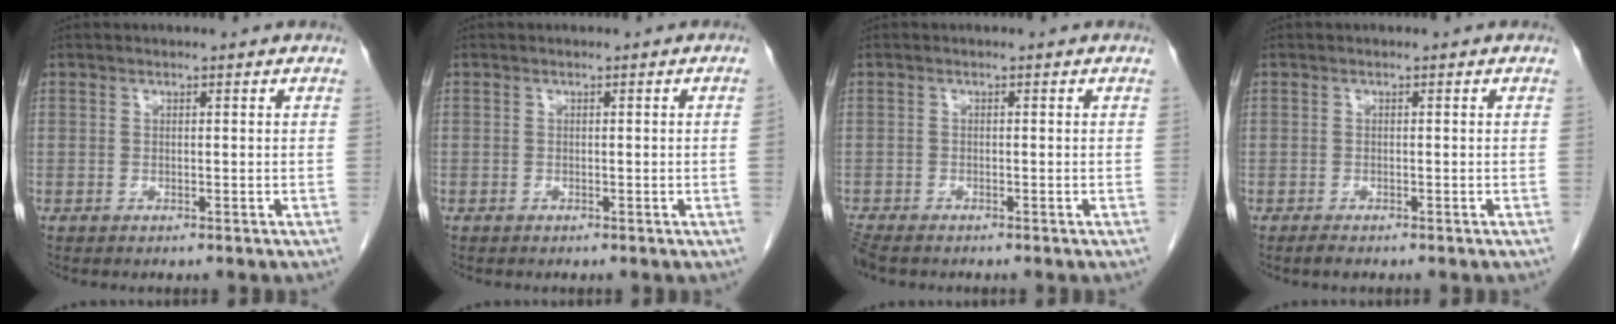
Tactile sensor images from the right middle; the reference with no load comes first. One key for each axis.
{"total": 0.6, "fx": -0.1, "fy": -0.3, "fz": 0.5, "tx": 0.000, "ty": 0.002, "tz": 0.000}
{"total": 3.3, "fx": -2.8, "fy": 1.1, "fz": 1.5, "tx": -0.034, "ty": -0.010, "tz": -0.049}
{"total": 1.0, "fx": -0.8, "fy": 0.3, "fz": 0.5, "tx": -0.018, "ty": -0.003, "tz": -0.012}